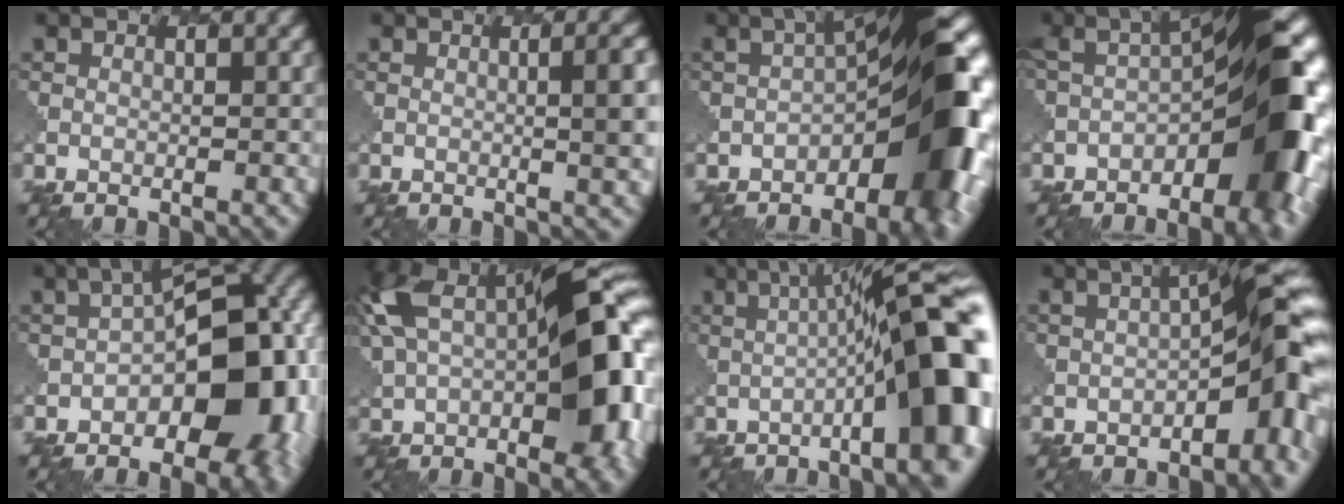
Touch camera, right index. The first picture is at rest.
{"total": 5.4, "force": [0.3, 1.8, 5.1], "torque": [-0.039, 0.004, 0.005]}
{"total": 13.0, "force": [-3.6, 4.9, 11.5], "torque": [-0.128, 0.014, -0.069]}
{"total": 12.0, "force": [-3.9, 4.2, 10.6], "torque": [-0.135, 0.015, -0.070]}
{"total": 13.0, "force": [-2.6, 7.3, 10.4], "torque": [-0.110, 0.001, -0.050]}
{"total": 13.7, "force": [0.1, 6.8, 11.8], "torque": [-0.204, 0.016, -0.010]}
{"total": 14.8, "force": [-1.0, 3.8, 14.3], "torque": [-0.139, 0.026, -0.017]}
{"total": 8.1, "force": [-1.7, 2.5, 7.6], "torque": [-0.091, 0.015, -0.031]}